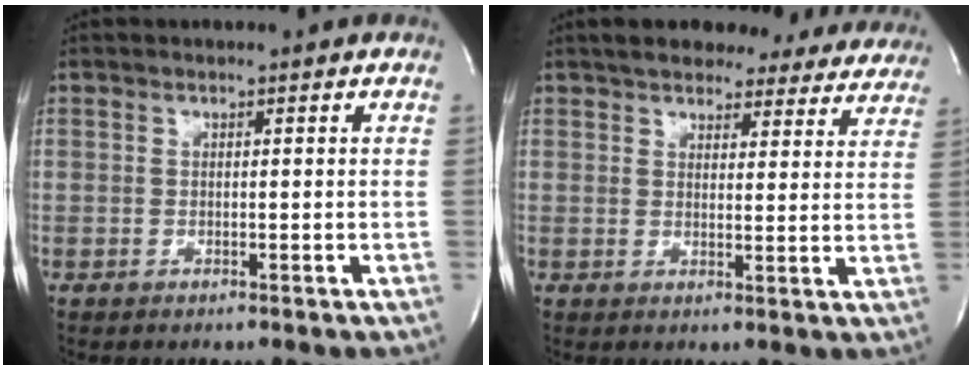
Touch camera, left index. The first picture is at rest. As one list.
[{"total": 19.0, "force": [16.8, 6.2, 6.3], "torque": [-0.083, 0.007, 0.193]}]